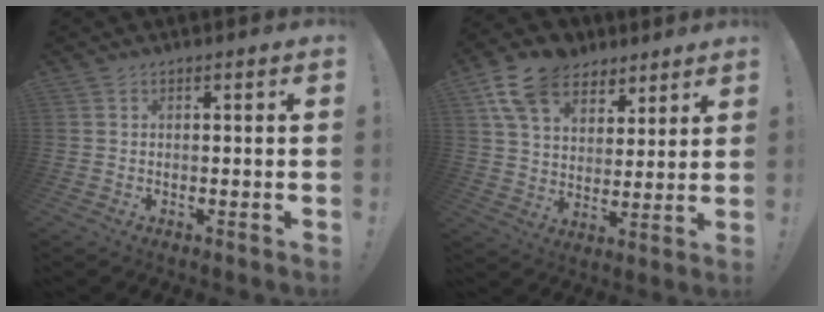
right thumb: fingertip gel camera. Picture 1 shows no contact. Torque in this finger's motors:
{"motor_torque": [0.49, 0.55, 0.49, 0.04, 0.39]}